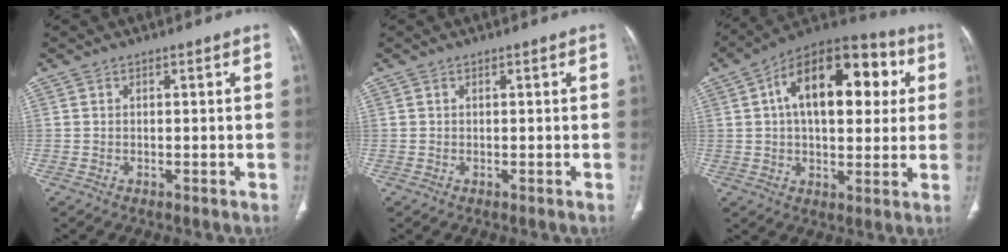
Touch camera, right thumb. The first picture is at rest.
{"total": 0.0}
{"total": 22.3, "force": [5.3, 12.1, 17.9], "torque": [-0.237, 0.023, 0.070]}